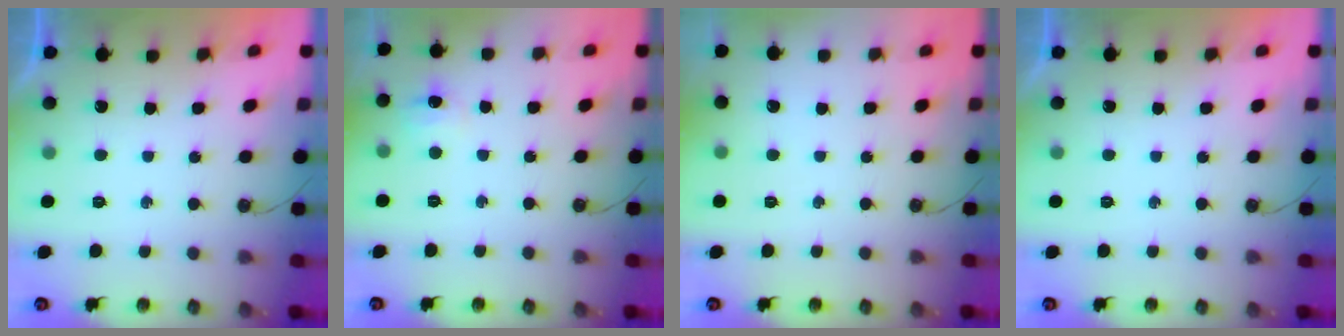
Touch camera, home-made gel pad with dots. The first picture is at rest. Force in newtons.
{"total": 5.7, "press": 5.6, "slide": 0.8}
{"total": 0.0}
{"total": 0.0}